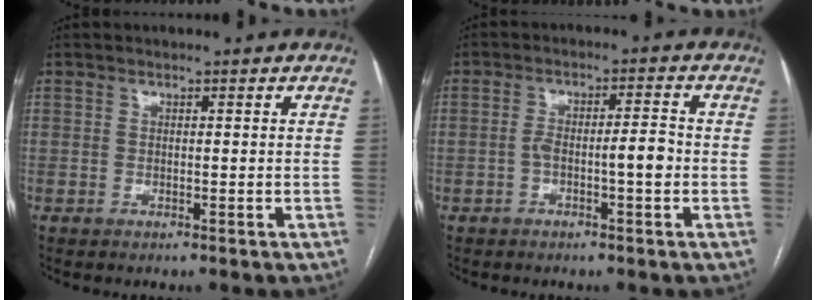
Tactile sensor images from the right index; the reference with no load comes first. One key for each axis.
{"total": 4.7, "fx": -1.3, "fy": 0.6, "fz": 4.5, "tx": -0.079, "ty": 0.015, "tz": -0.019}